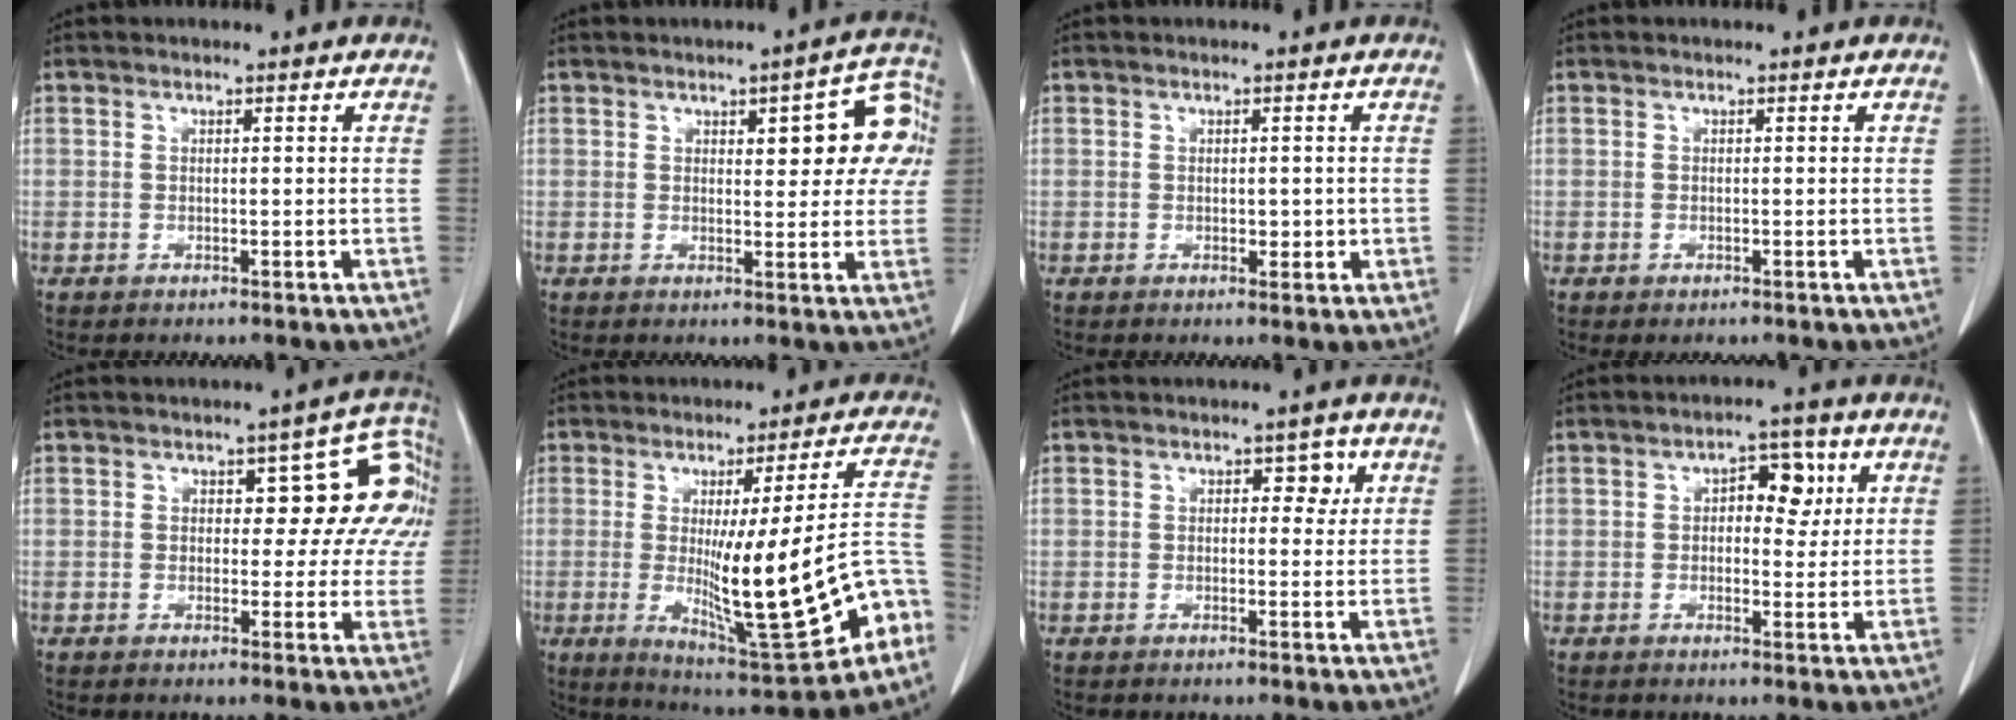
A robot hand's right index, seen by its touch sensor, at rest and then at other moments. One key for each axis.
{"total": 9.6, "fx": 2.7, "fy": 3.5, "fz": 8.5, "tx": -0.085, "ty": 0.027, "tz": 0.031}
{"total": 1.8, "fx": -0.1, "fy": 1.2, "fz": 1.3, "tx": -0.013, "ty": 0.002, "tz": 0.003}
{"total": 0.0}
{"total": 10.2, "fx": 2.5, "fy": 5.3, "fz": 8.3, "tx": -0.072, "ty": 0.036, "tz": 0.030}
{"total": 20.7, "fx": -5.1, "fy": 2.4, "fz": 20.0, "tx": -0.253, "ty": -0.001, "tz": -0.053}
{"total": 2.8, "fx": 1.0, "fy": 1.7, "fz": 1.9, "tx": -0.016, "ty": 0.009, "tz": 0.014}
{"total": 5.5, "fx": 1.5, "fy": 3.1, "fz": 4.3, "tx": -0.054, "ty": 0.016, "tz": 0.022}